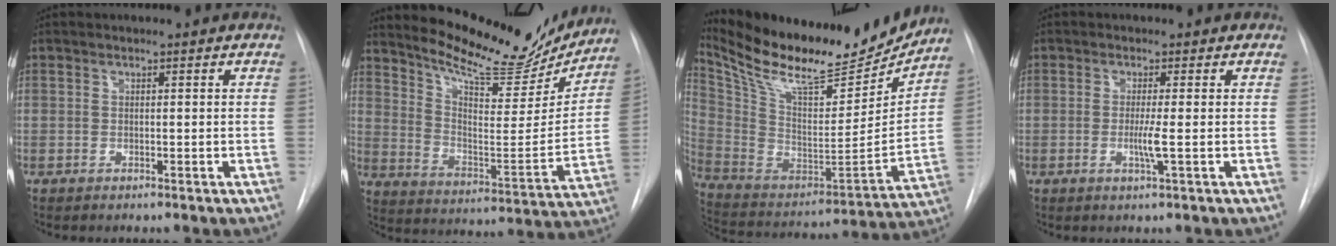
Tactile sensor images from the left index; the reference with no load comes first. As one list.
[{"total": 18.7, "force": [17.2, 4.0, 6.1], "torque": [-0.097, -0.050, 0.248]}, {"total": 25.3, "force": [22.0, 5.9, 11.1], "torque": [-0.208, -0.037, 0.347]}, {"total": 2.6, "force": [-1.1, -0.5, 2.3], "torque": [-0.047, -0.012, -0.020]}]